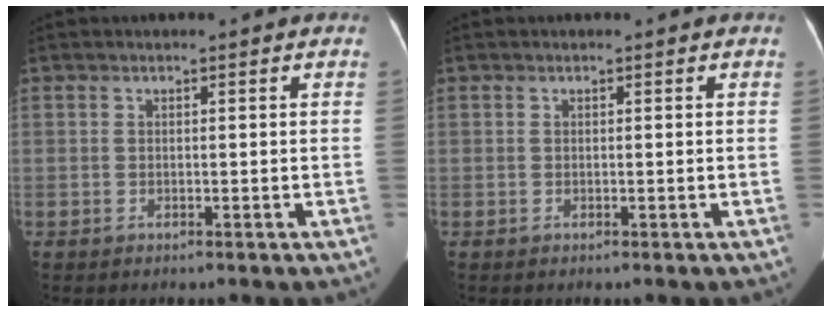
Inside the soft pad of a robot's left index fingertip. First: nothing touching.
{"total": 0.0}